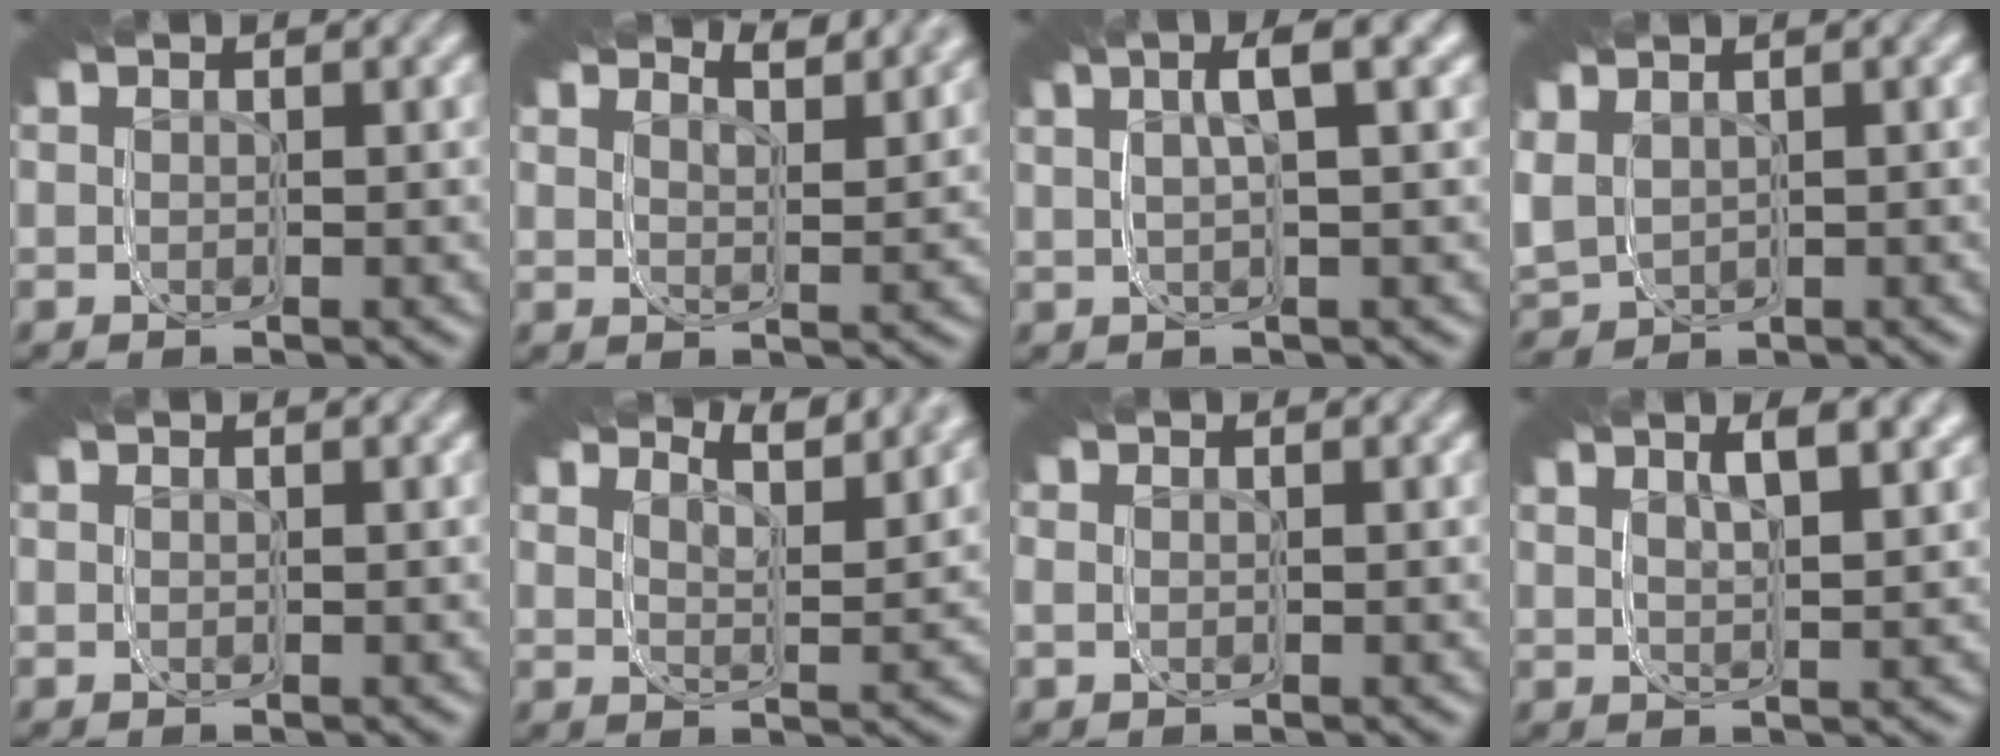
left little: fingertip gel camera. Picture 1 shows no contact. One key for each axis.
{"total": 3.8, "fx": 3.8, "fy": 0.1, "fz": 0.1, "tx": -0.024, "ty": 0.030, "tz": 0.048}
{"total": 1.7, "fx": 1.0, "fy": -1.3, "fz": 0.5, "tx": -0.026, "ty": 0.024, "tz": 0.007}
{"total": 5.1, "fx": -0.2, "fy": 4.5, "fz": 2.4, "tx": -0.068, "ty": -0.010, "tz": -0.002}
{"total": 0.0}
{"total": 5.4, "fx": 5.2, "fy": 0.6, "fz": 1.4, "tx": -0.051, "ty": 0.041, "tz": 0.064}
{"total": 0.7, "fx": -0.2, "fy": 0.6, "fz": 0.2, "tx": -0.001, "ty": -0.003, "tz": -0.004}
{"total": 2.7, "fx": 2.6, "fy": 0.0, "fz": 0.7, "tx": -0.030, "ty": 0.029, "tz": 0.027}